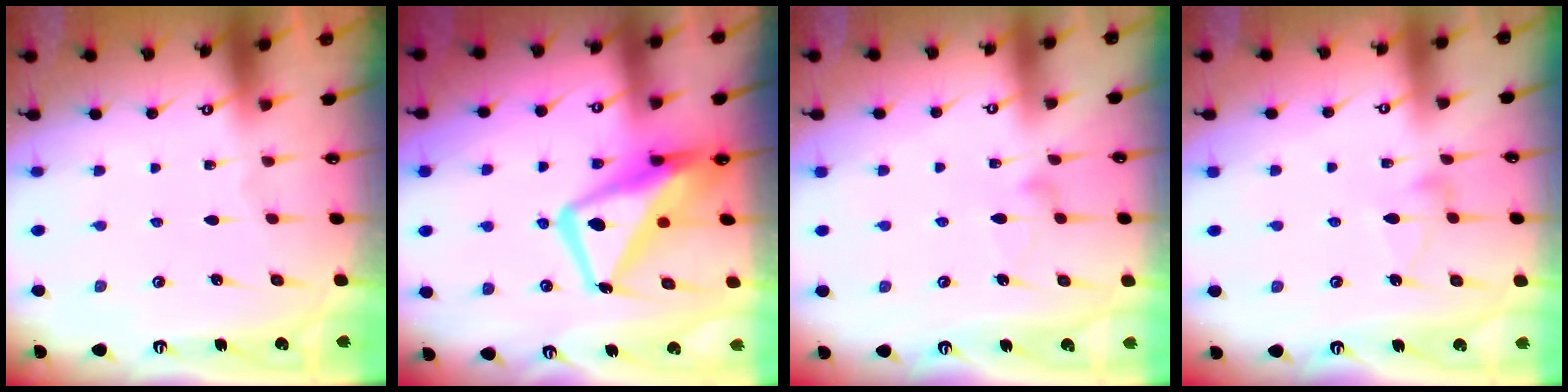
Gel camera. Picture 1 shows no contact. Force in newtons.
{"total": 15.4, "press": 15.3, "slide": 1.5}
{"total": 8.8, "press": 8.8, "slide": 0.5}
{"total": 3.9, "press": 3.9, "slide": 0.2}